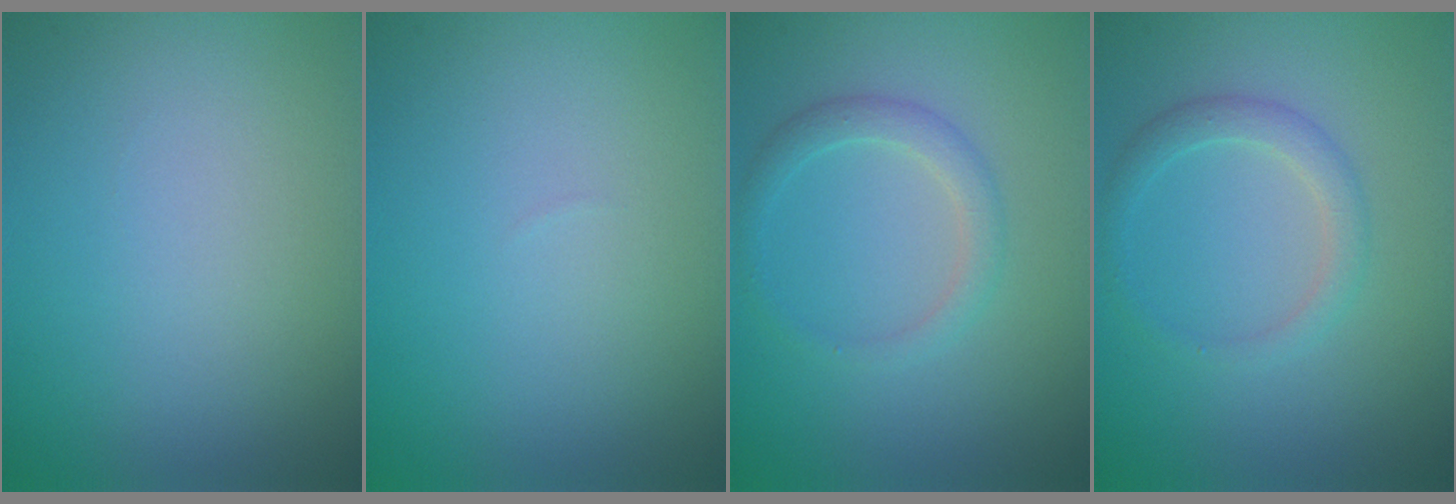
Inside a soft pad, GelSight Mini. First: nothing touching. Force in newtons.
{"total": 0.0}
{"total": 2.0, "press": 2.0, "slide": 0.0}
{"total": 2.0, "press": 2.0, "slide": 0.0}